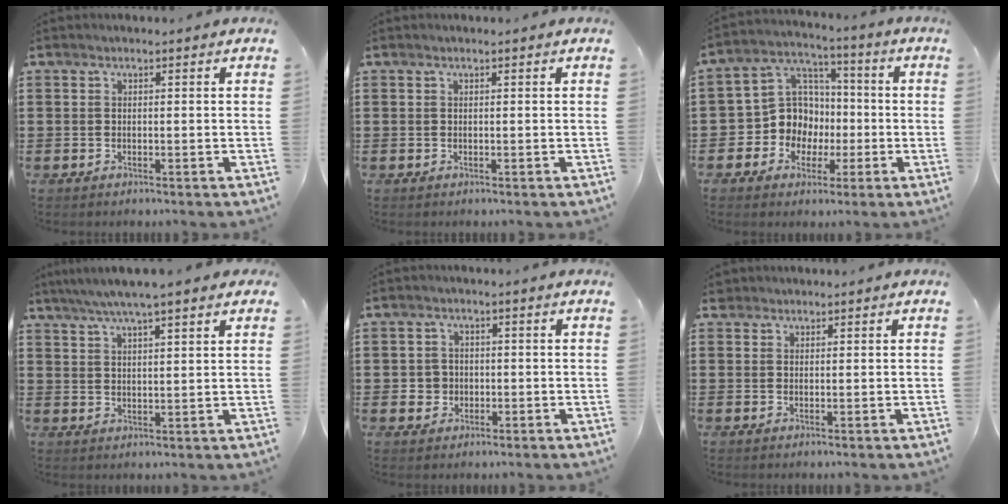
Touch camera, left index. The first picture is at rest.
{"total": 0.0}
{"total": 9.4, "force": [-1.4, 9.0, 2.4], "torque": [-0.092, 0.008, -0.024]}
{"total": 5.3, "force": [4.2, 0.2, 3.2], "torque": [-0.073, -0.006, 0.072]}
{"total": 2.6, "force": [-0.3, 2.5, 0.6], "torque": [-0.024, 0.006, -0.010]}
{"total": 1.4, "force": [1.1, 0.8, 0.2], "torque": [-0.008, 0.005, 0.022]}